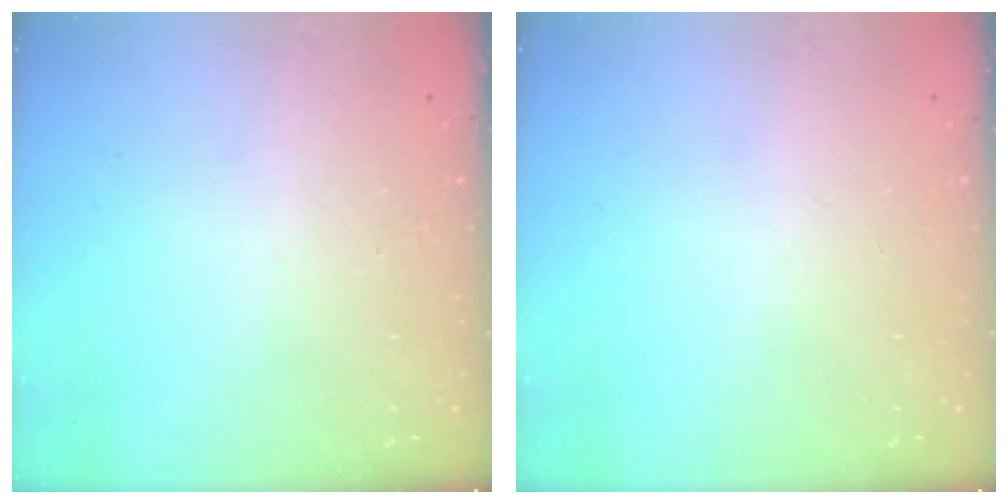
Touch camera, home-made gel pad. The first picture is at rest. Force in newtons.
{"total": 0.0}